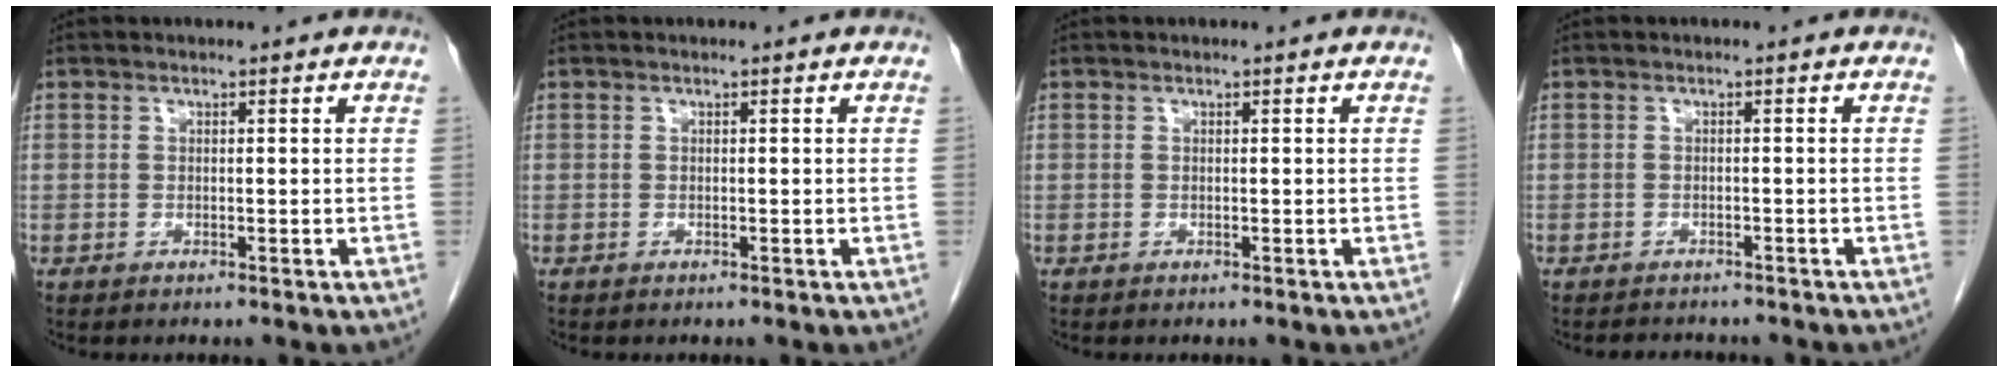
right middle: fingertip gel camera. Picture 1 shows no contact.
{"total": 0.0}
{"total": 0.0}
{"total": 4.4, "force": [-4.0, 1.1, 1.4], "torque": [-0.019, -0.003, -0.050]}